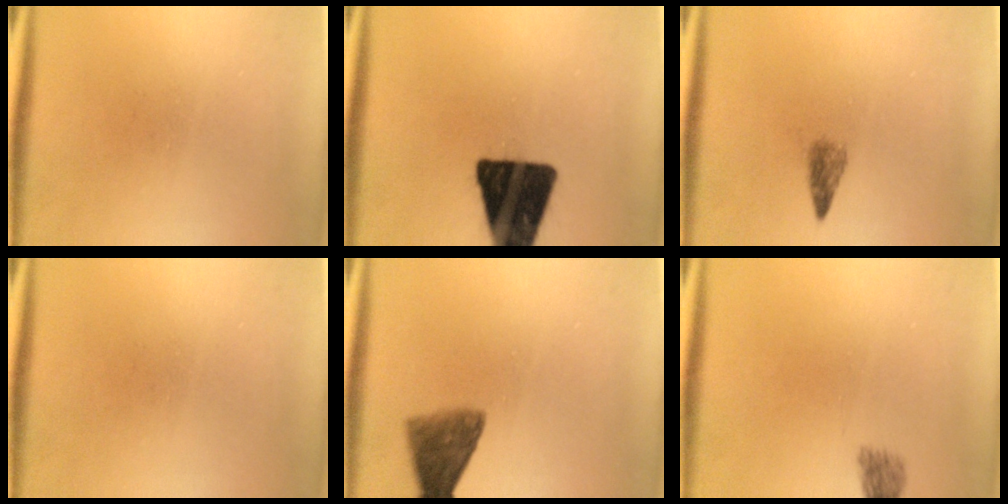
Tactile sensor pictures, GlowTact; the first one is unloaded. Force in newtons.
{"total": 18.7}
{"total": 1.8}
{"total": 0.0}
{"total": 5.5}
{"total": 2.1}